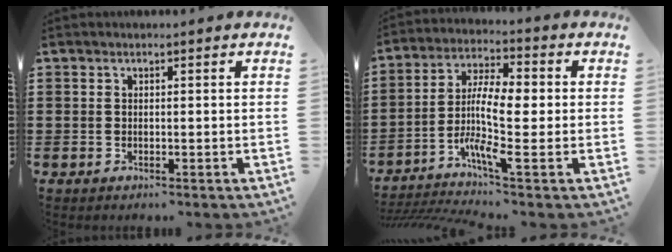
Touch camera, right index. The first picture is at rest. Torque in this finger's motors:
{"motor_torque": [1.20, -0.17, 0.90, 0.21]}